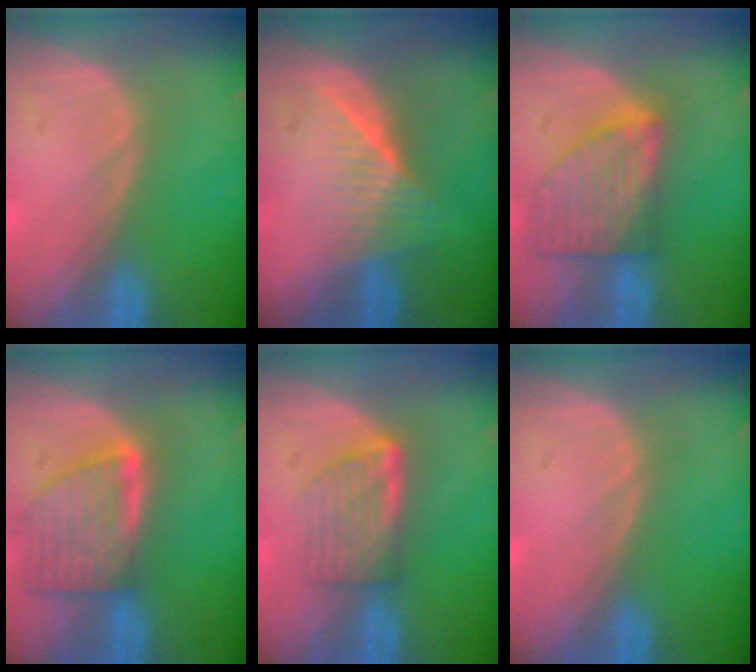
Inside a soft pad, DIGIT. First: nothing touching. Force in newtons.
{"total": 6.4, "press": 6.1, "slide": 2.2}
{"total": 8.1, "press": 7.4, "slide": 3.4}
{"total": 8.1, "press": 7.3, "slide": 3.4}
{"total": 5.8, "press": 5.3, "slide": 2.3}
{"total": 0.0}